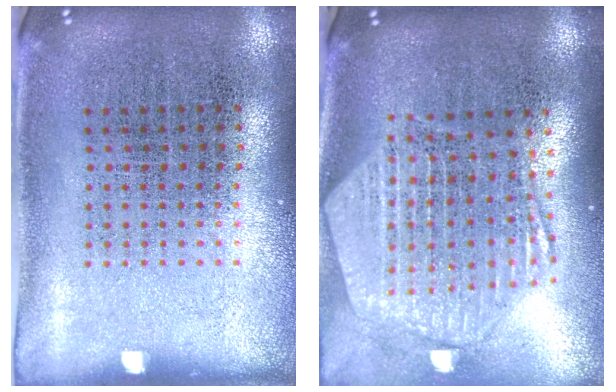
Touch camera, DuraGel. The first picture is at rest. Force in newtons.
{"total": 2.8, "press": 2.3, "slide": 1.6}